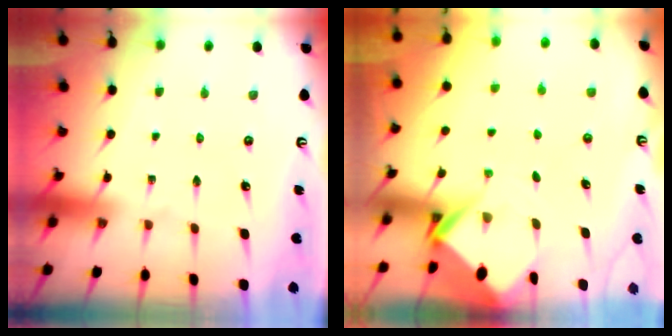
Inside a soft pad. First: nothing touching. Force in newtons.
{"total": 4.7, "press": 4.7, "slide": 0.3}